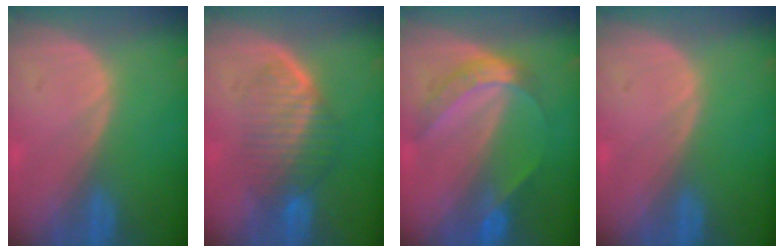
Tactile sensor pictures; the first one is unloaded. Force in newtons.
{"total": 6.6, "press": 6.4, "slide": 1.8}
{"total": 6.2, "press": 5.3, "slide": 3.3}
{"total": 0.0}